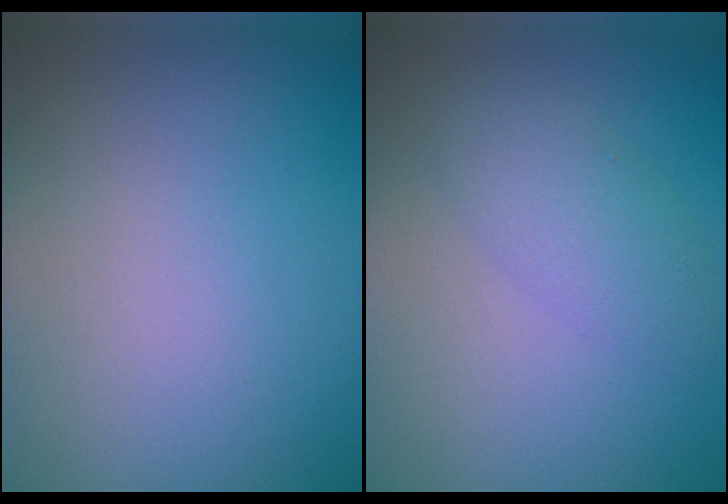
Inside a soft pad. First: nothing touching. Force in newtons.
{"total": 2.8, "press": 2.8, "slide": 0.2}